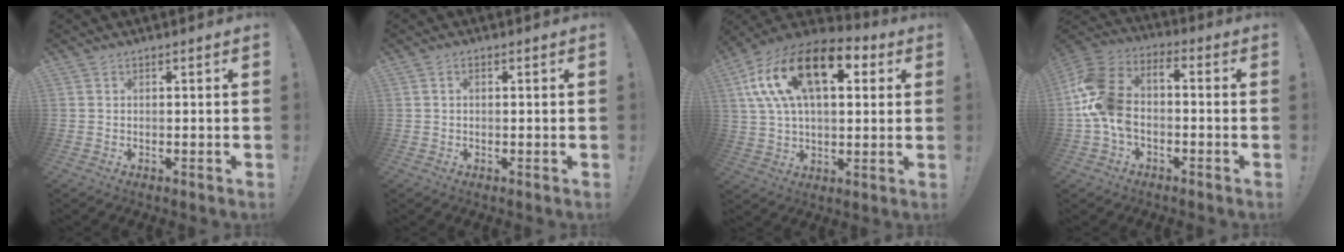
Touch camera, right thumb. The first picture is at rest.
{"total": 0.9, "force": [0.1, 0.5, 0.8], "torque": [-0.018, 0.003, 0.002]}
{"total": 22.4, "force": [8.4, 11.5, 17.2], "torque": [-0.302, -0.021, 0.146]}
{"total": 13.7, "force": [-2.9, 9.4, 9.5], "torque": [-0.194, 0.021, -0.053]}